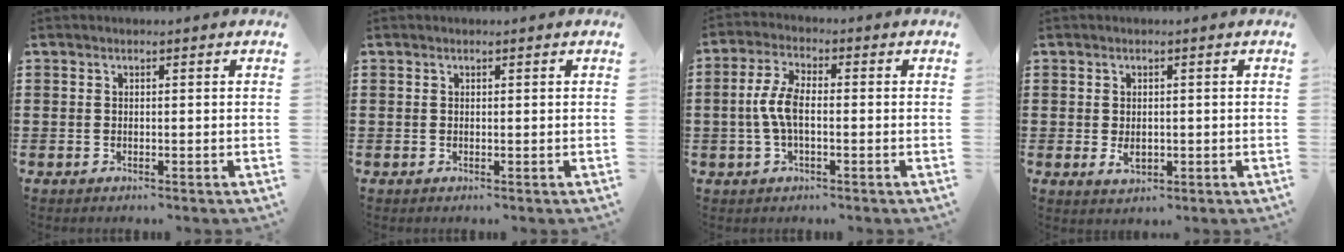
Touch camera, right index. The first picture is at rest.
{"total": 0.0}
{"total": 5.5, "force": [-0.6, 2.1, 5.0], "torque": [-0.117, -0.003, -0.020]}
{"total": 2.3, "force": [-0.2, 1.4, 1.8], "torque": [-0.028, -0.002, -0.005]}